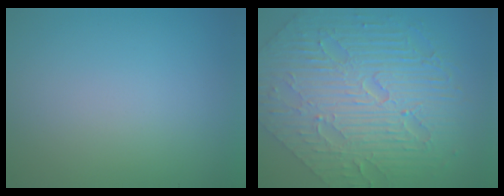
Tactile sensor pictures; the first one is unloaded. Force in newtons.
{"total": 11.2, "press": 7.3, "slide": 8.4}